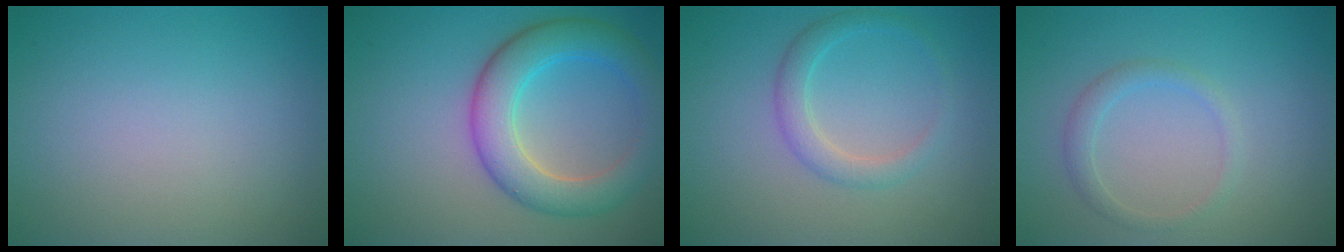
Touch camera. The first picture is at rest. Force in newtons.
{"total": 6.2, "press": 6.1, "slide": 0.1}
{"total": 2.2, "press": 2.2, "slide": 0.1}
{"total": 1.5, "press": 1.5, "slide": 0.1}